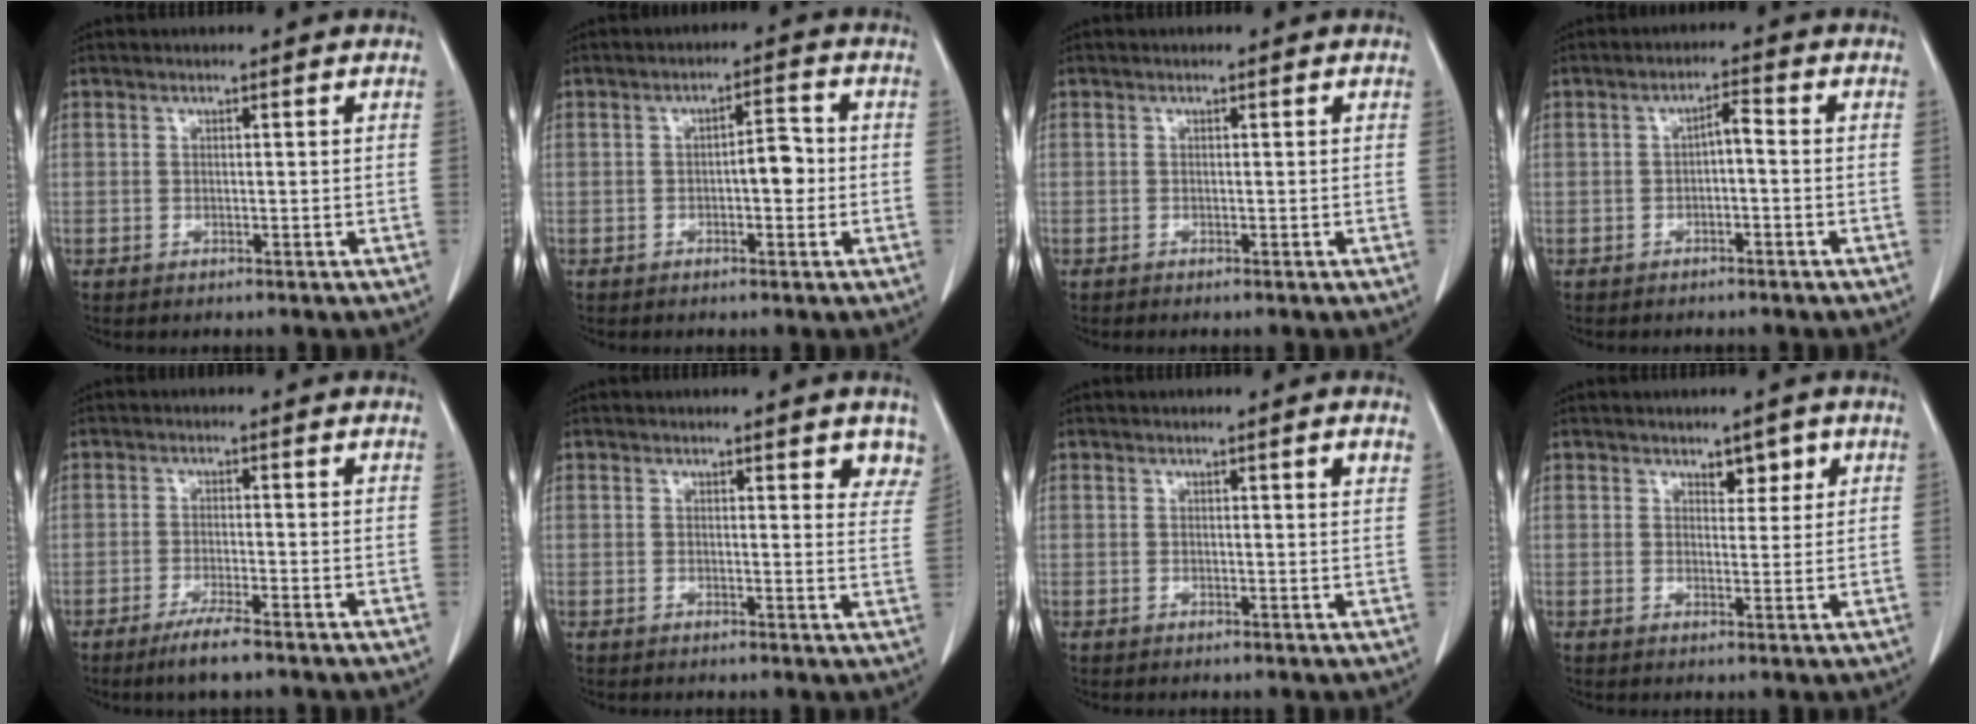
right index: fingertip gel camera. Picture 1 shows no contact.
{"total": 3.9, "force": [-0.6, 1.5, 3.6], "torque": [-0.050, 0.010, -0.009]}
{"total": 0.0}
{"total": 2.5, "force": [-0.5, 0.7, 2.3], "torque": [-0.038, 0.011, -0.008]}
{"total": 4.2, "force": [-3.0, -0.1, 2.9], "torque": [-0.058, -0.011, -0.055]}
{"total": 4.9, "force": [4.0, 1.7, 2.4], "torque": [-0.010, -0.014, 0.030]}
{"total": 1.4, "force": [0.8, 0.0, 1.2], "torque": [-0.015, -0.001, 0.008]}
{"total": 2.7, "force": [1.6, 1.6, 1.5], "torque": [-0.011, 0.000, 0.024]}